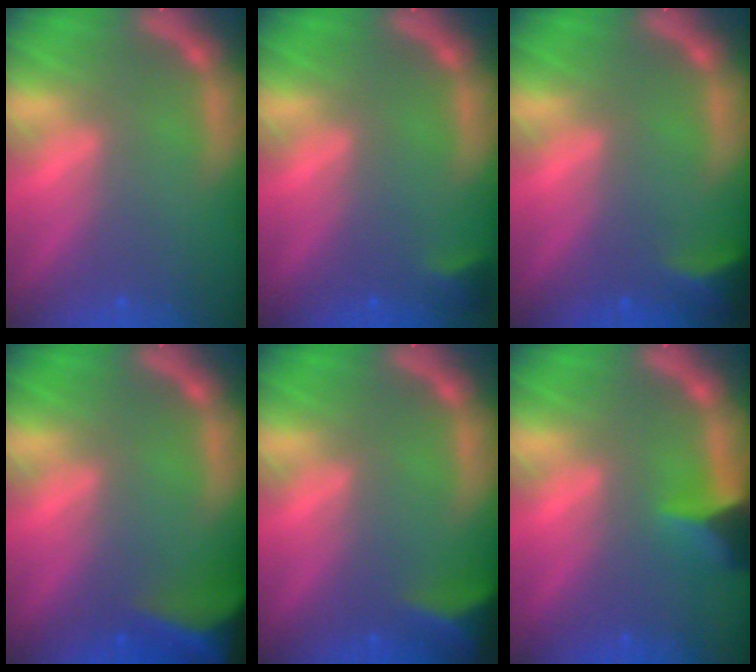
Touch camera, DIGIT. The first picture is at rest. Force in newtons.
{"total": 1.4}
{"total": 2.9}
{"total": 10.0}
{"total": 5.0}
{"total": 3.5}